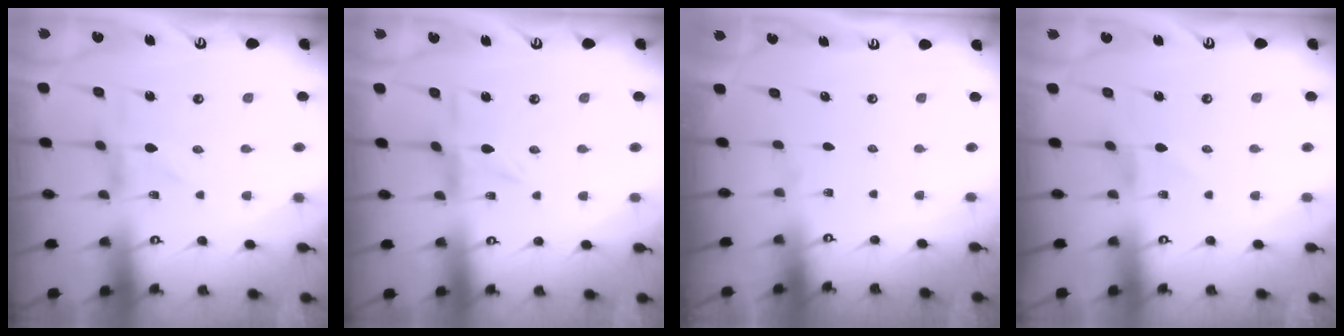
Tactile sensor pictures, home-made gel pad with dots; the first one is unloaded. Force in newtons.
{"total": 2.7, "press": 2.7, "slide": 0.4}
{"total": 0.0}
{"total": 0.0}